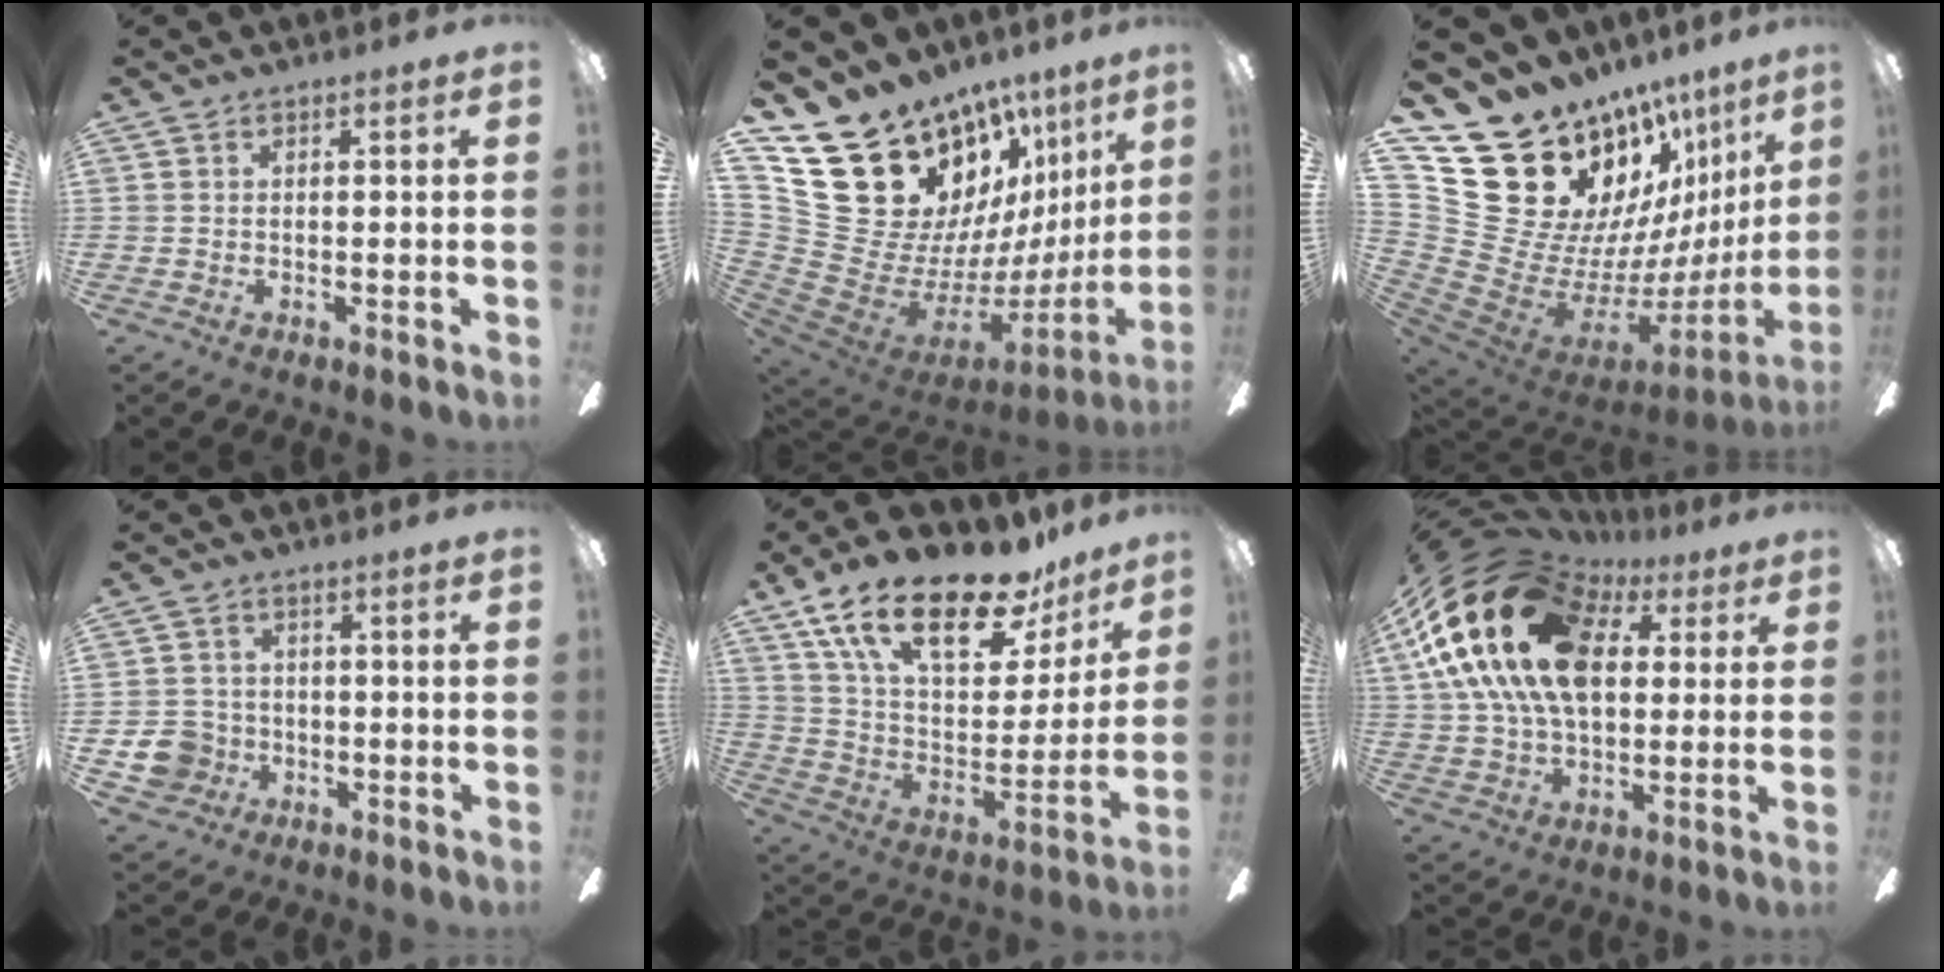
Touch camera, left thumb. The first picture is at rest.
{"total": 22.4, "force": [13.5, 14.6, 10.4], "torque": [-0.162, -0.132, 0.317]}
{"total": 20.7, "force": [13.7, 13.4, 7.7], "torque": [-0.108, -0.160, 0.321]}
{"total": 7.9, "force": [-2.0, 7.2, 2.4], "torque": [-0.065, 0.022, -0.033]}
{"total": 24.0, "force": [15.9, 10.1, 14.8], "torque": [-0.252, -0.085, 0.272]}
{"total": 26.9, "force": [8.4, 17.2, 18.8], "torque": [-0.384, -0.016, 0.143]}